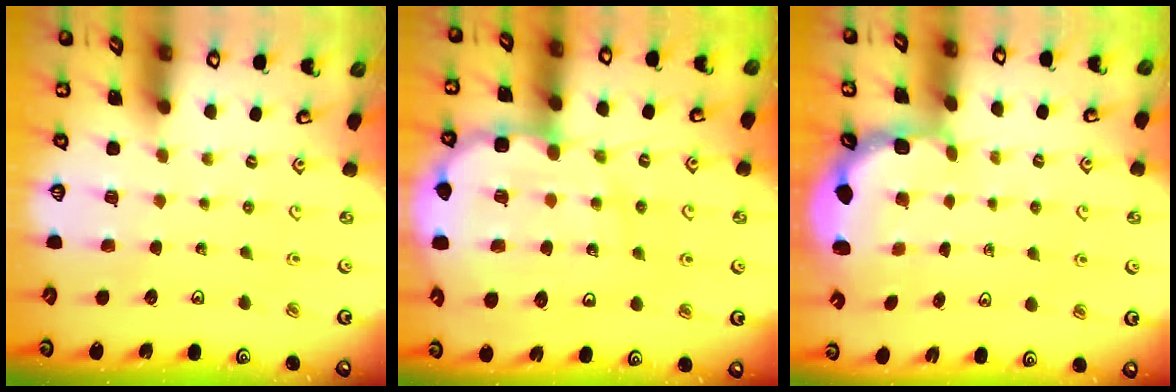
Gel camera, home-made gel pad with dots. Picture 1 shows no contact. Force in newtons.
{"total": 15.2, "press": 15.0, "slide": 2.6}
{"total": 3.0, "press": 2.6, "slide": 1.5}